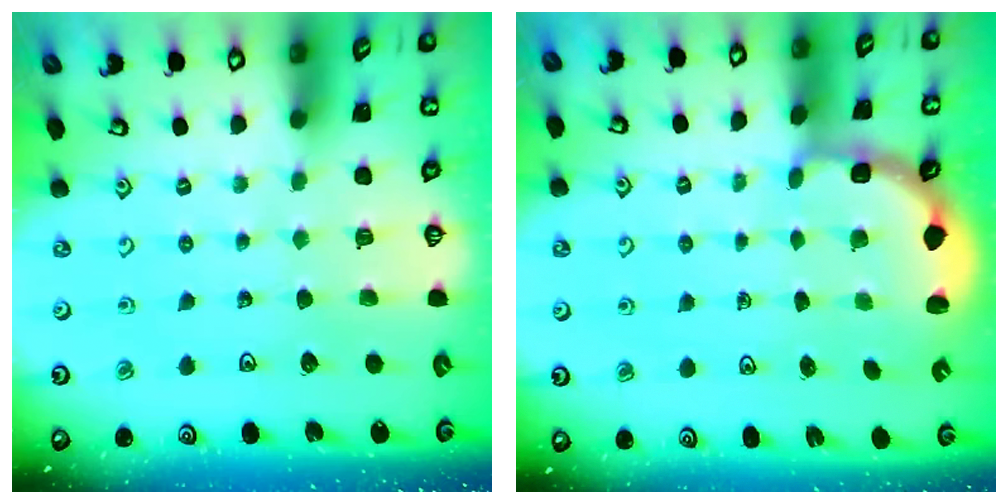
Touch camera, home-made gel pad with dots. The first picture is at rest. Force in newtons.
{"total": 2.7, "press": 2.4, "slide": 1.4}